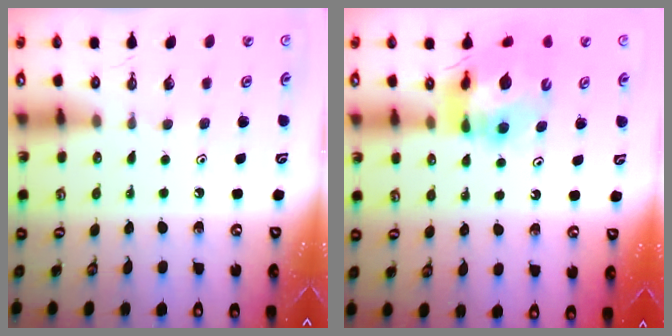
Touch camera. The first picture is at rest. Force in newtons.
{"total": 13.2, "press": 13.1, "slide": 1.4}